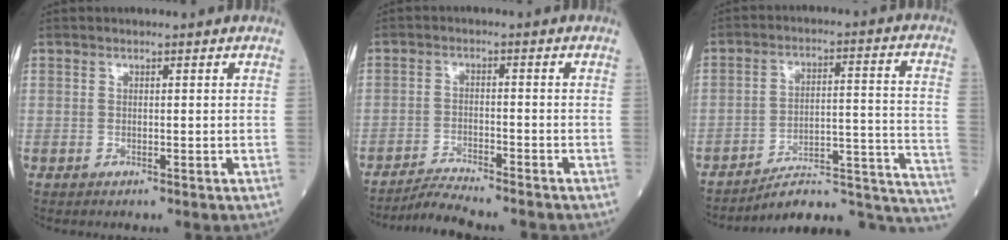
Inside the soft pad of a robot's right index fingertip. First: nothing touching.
{"total": 5.2, "force": [-5.0, -0.5, 1.3], "torque": [-0.024, -0.016, -0.085]}
{"total": 17.1, "force": [-16.2, 2.5, 4.9], "torque": [0.003, 0.069, -0.222]}